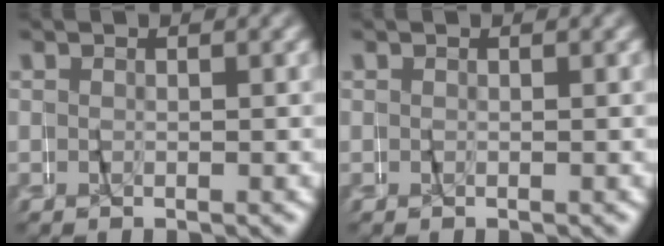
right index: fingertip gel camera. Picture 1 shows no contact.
{"total": 0.0}